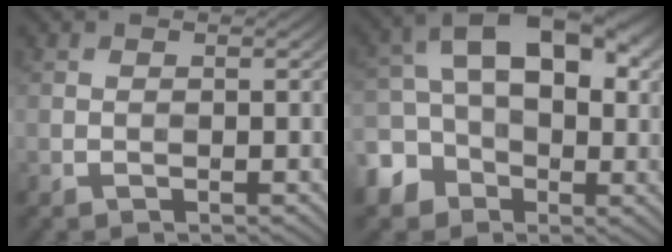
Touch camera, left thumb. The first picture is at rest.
{"total": 12.2, "force": [-2.1, 8.8, 8.2], "torque": [-0.132, 0.002, -0.048]}